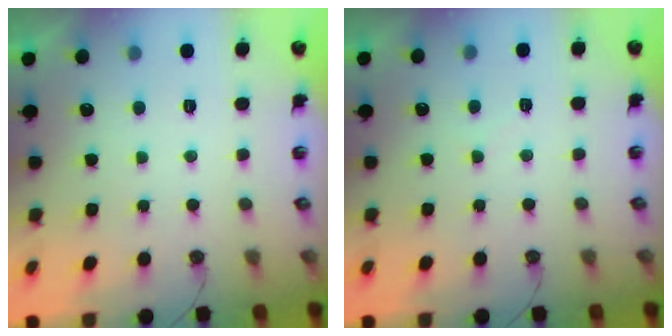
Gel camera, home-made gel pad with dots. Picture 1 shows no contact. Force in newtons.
{"total": 3.5, "press": 3.5, "slide": 0.5}